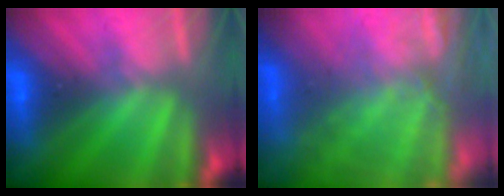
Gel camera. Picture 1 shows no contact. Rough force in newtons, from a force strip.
{"total": 7.7}